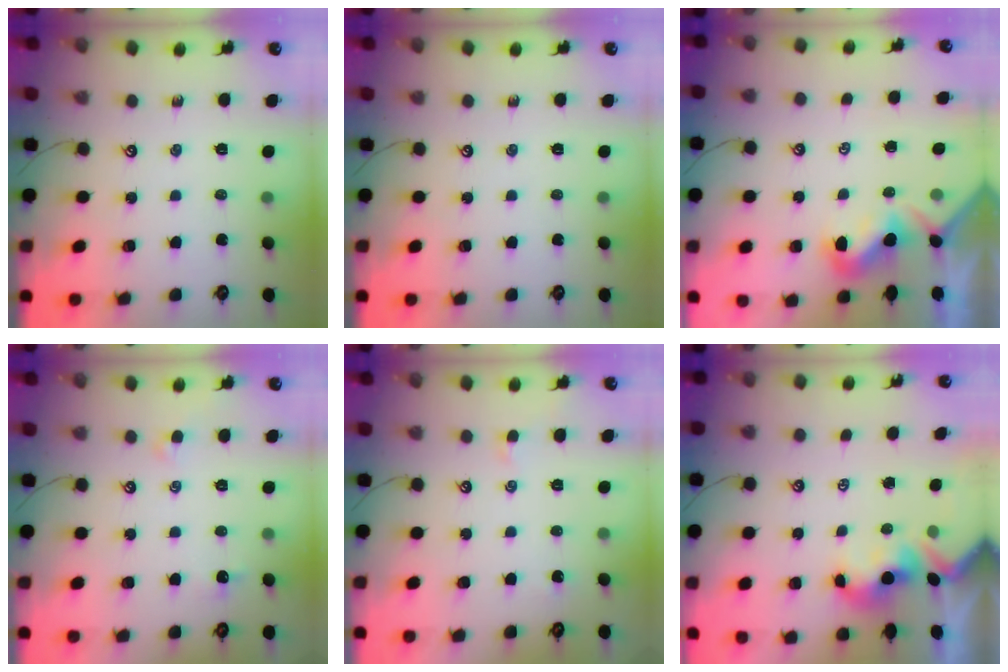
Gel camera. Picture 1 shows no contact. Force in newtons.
{"total": 0.0}
{"total": 1.0, "press": 0.8, "slide": 0.5}
{"total": 0.9, "press": 0.7, "slide": 0.5}
{"total": 2.0, "press": 2.0, "slide": 0.4}
{"total": 1.5, "press": 1.3, "slide": 0.7}